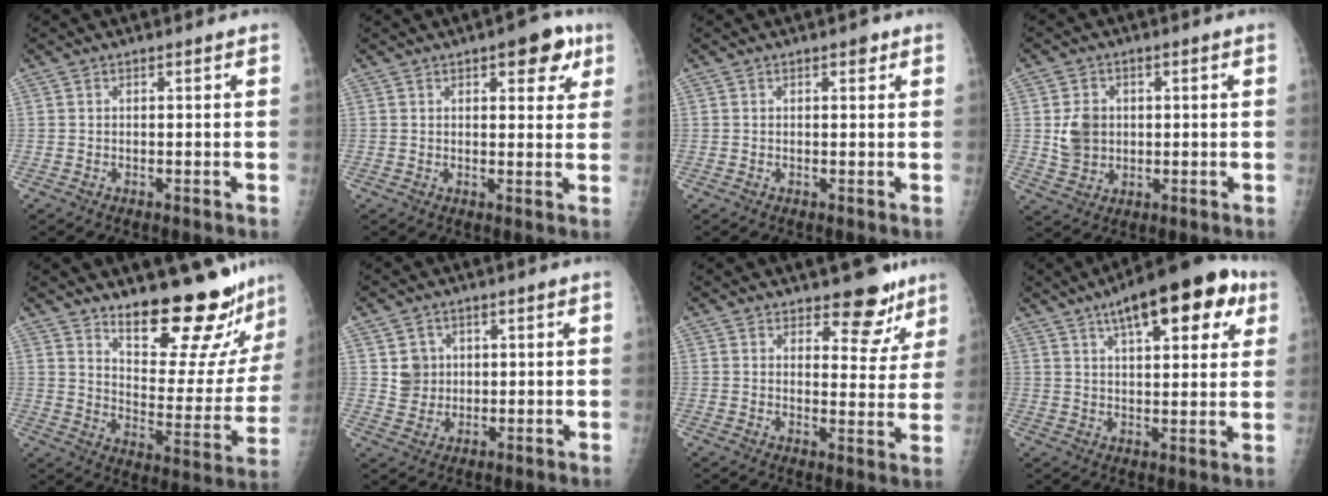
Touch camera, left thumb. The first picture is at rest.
{"total": 7.1, "force": [3.6, 3.2, 5.2], "torque": [-0.033, -0.009, 0.038]}
{"total": 1.3, "force": [0.7, 0.7, 0.8], "torque": [-0.003, -0.001, 0.007]}
{"total": 6.1, "force": [0.5, 5.2, 3.1], "torque": [-0.035, -0.005, 0.016]}
{"total": 20.8, "force": [17.8, 5.0, 9.5], "torque": [-0.089, -0.156, 0.246]}
{"total": 4.5, "force": [1.0, 4.3, 0.8], "torque": [0.009, -0.003, 0.021]}
{"total": 8.7, "force": [6.6, 4.1, 3.8], "torque": [-0.009, -0.046, 0.086]}
{"total": 17.4, "force": [8.7, 6.6, 13.6], "torque": [-0.166, -0.006, 0.122]}